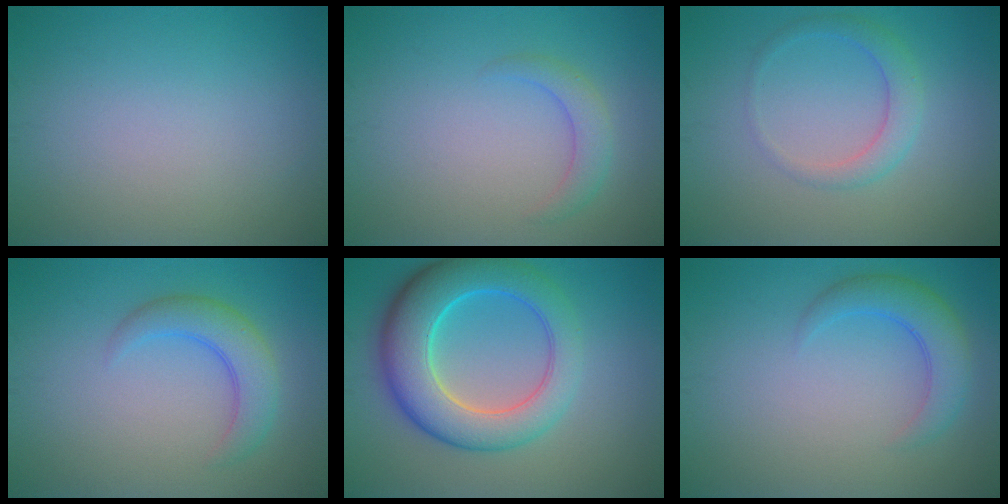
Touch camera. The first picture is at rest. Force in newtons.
{"total": 2.0, "press": 2.0, "slide": 0.1}
{"total": 2.4, "press": 2.4, "slide": 0.1}
{"total": 3.7, "press": 3.7, "slide": 0.1}
{"total": 8.8, "press": 8.7, "slide": 0.6}
{"total": 3.4, "press": 3.4, "slide": 0.2}